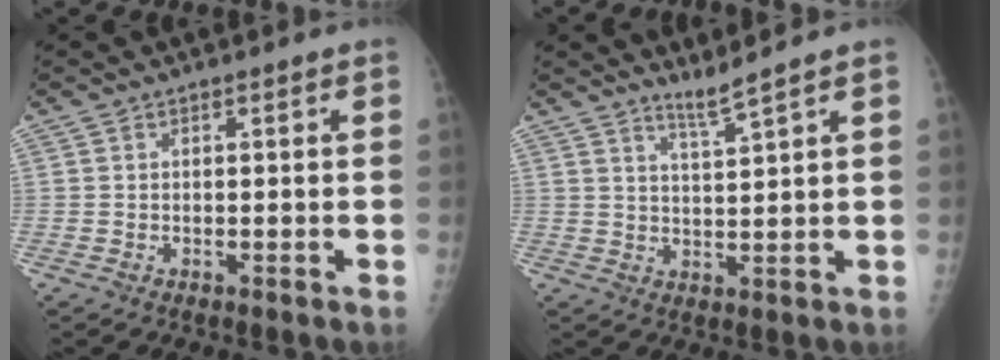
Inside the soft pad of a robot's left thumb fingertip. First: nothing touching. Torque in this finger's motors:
{"motor_torque": [-0.16, -0.16, 0.28, -0.15, -0.01]}